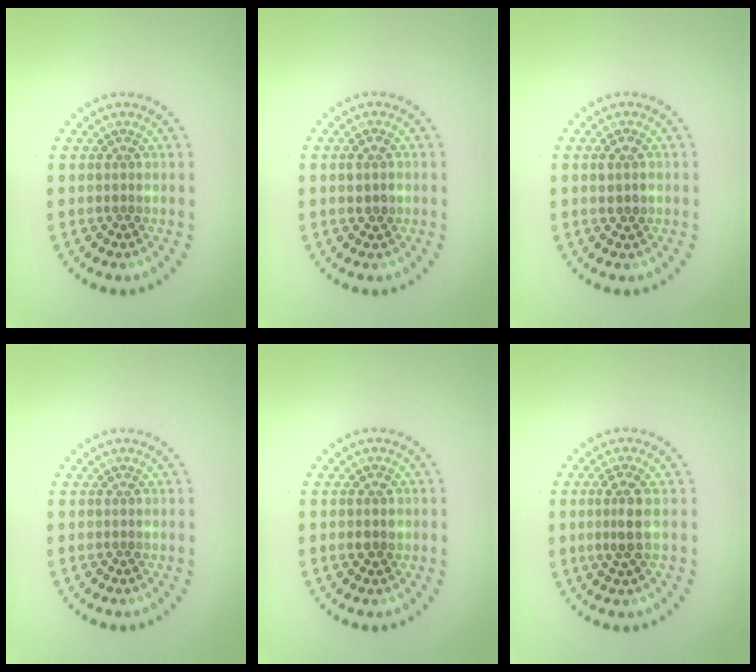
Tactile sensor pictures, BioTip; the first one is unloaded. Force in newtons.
{"total": 1.4, "press": 1.4, "slide": 0.1}
{"total": 1.5, "press": 1.5, "slide": 0.3}
{"total": 0.0}
{"total": 1.4, "press": 1.4, "slide": 0.1}
{"total": 2.4, "press": 2.2, "slide": 1.0}